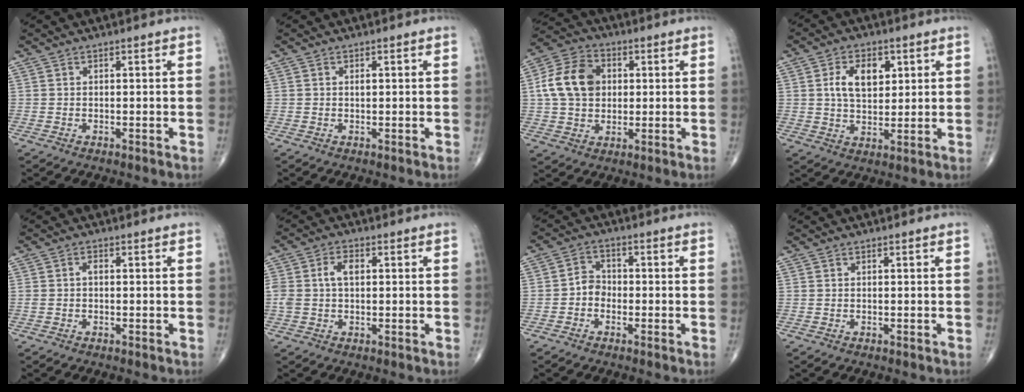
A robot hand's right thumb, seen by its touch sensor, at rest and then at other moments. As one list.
[{"total": 0.6, "force": [0.2, 0.2, 0.5], "torque": [-0.007, 0.000, 0.002]}, {"total": 12.2, "force": [1.7, 9.2, 7.8], "torque": [-0.127, 0.013, 0.024]}, {"total": 8.2, "force": [2.4, 5.0, 6.0], "torque": [-0.080, -0.008, 0.042]}, {"total": 1.2, "force": [-0.1, 0.7, 1.0], "torque": [-0.020, 0.005, -0.002]}, {"total": 4.6, "force": [0.7, 2.7, 3.7], "torque": [-0.089, 0.016, 0.013]}, {"total": 3.3, "force": [-1.2, 2.7, 1.5], "torque": [-0.008, 0.015, -0.032]}, {"total": 0.0}]